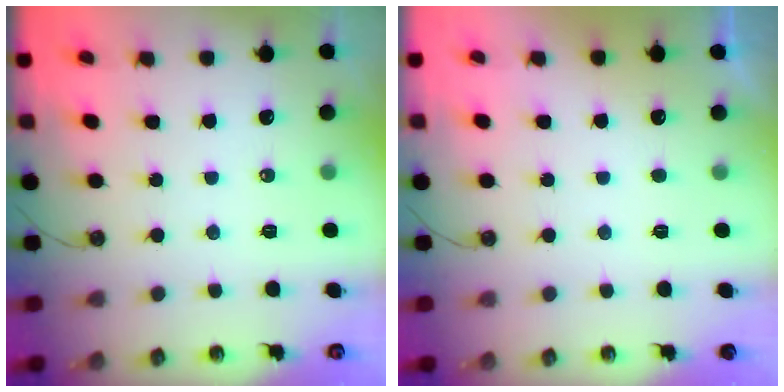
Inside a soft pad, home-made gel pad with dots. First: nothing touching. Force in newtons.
{"total": 0.8, "press": 0.5, "slide": 0.6}